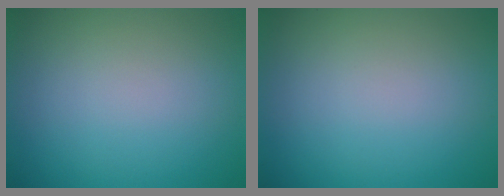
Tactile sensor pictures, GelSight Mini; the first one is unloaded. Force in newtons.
{"total": 0.0}